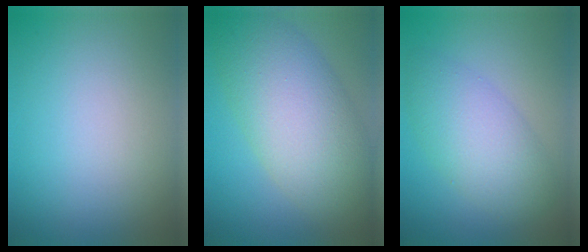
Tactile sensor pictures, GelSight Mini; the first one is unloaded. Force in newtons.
{"total": 9.6, "press": 9.5, "slide": 0.3}
{"total": 5.3, "press": 5.3, "slide": 0.2}